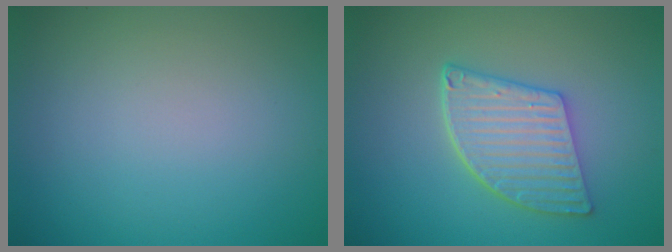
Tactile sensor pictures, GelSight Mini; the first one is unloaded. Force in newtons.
{"total": 5.4, "press": 4.3, "slide": 3.2}